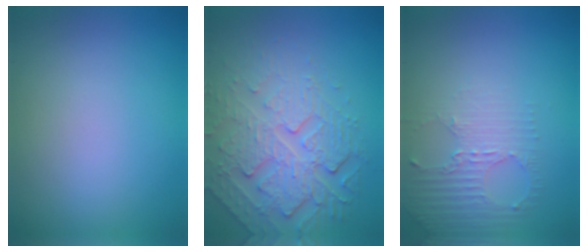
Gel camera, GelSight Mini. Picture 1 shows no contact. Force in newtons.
{"total": 4.8, "press": 4.4, "slide": 1.9}
{"total": 2.6, "press": 1.9, "slide": 1.9}